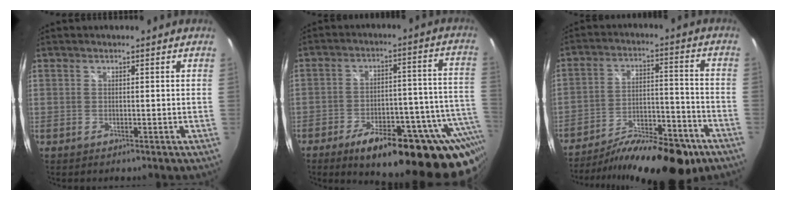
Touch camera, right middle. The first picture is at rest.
{"total": 27.1, "force": [-17.3, 8.5, 19.0], "torque": [-0.245, -0.010, -0.225]}
{"total": 20.2, "force": [-15.3, 5.9, 11.7], "torque": [-0.196, -0.026, -0.229]}